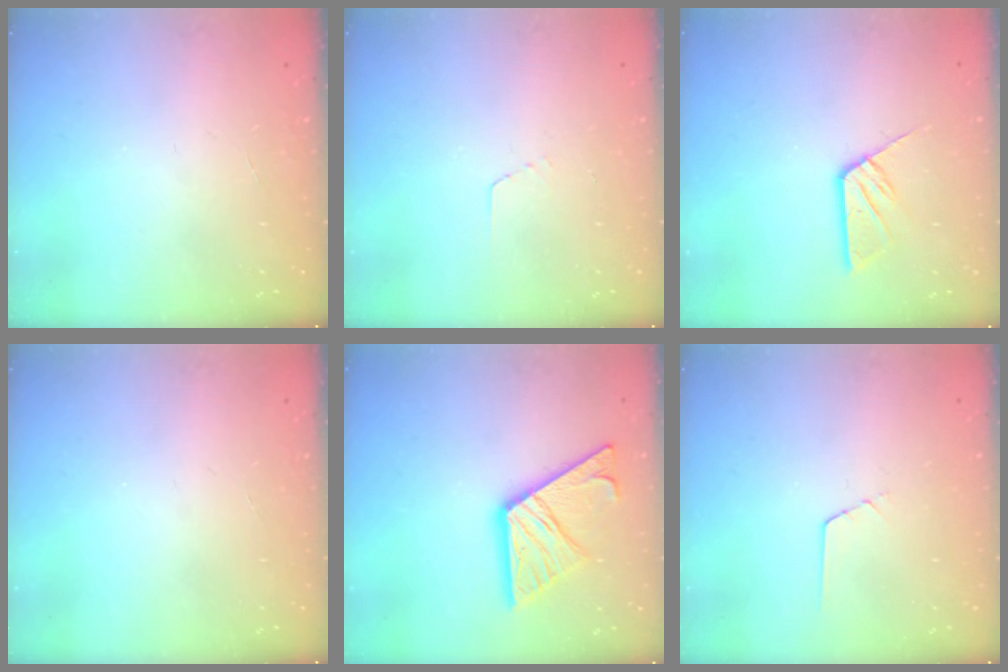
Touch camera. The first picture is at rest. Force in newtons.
{"total": 2.9, "press": 2.9, "slide": 0.2}
{"total": 7.4, "press": 7.4, "slide": 0.4}
{"total": 0.0}
{"total": 17.5, "press": 17.4, "slide": 1.7}
{"total": 0.6, "press": 0.5, "slide": 0.2}